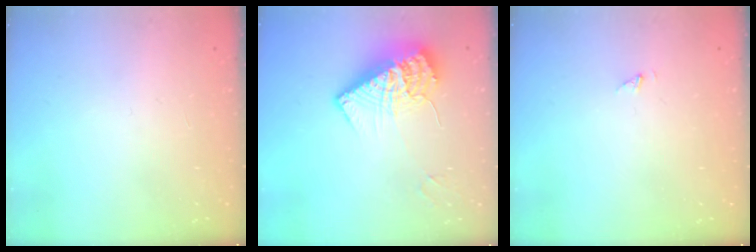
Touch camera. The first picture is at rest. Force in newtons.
{"total": 14.2, "press": 14.2, "slide": 1.3}
{"total": 0.9, "press": 0.9, "slide": 0.1}